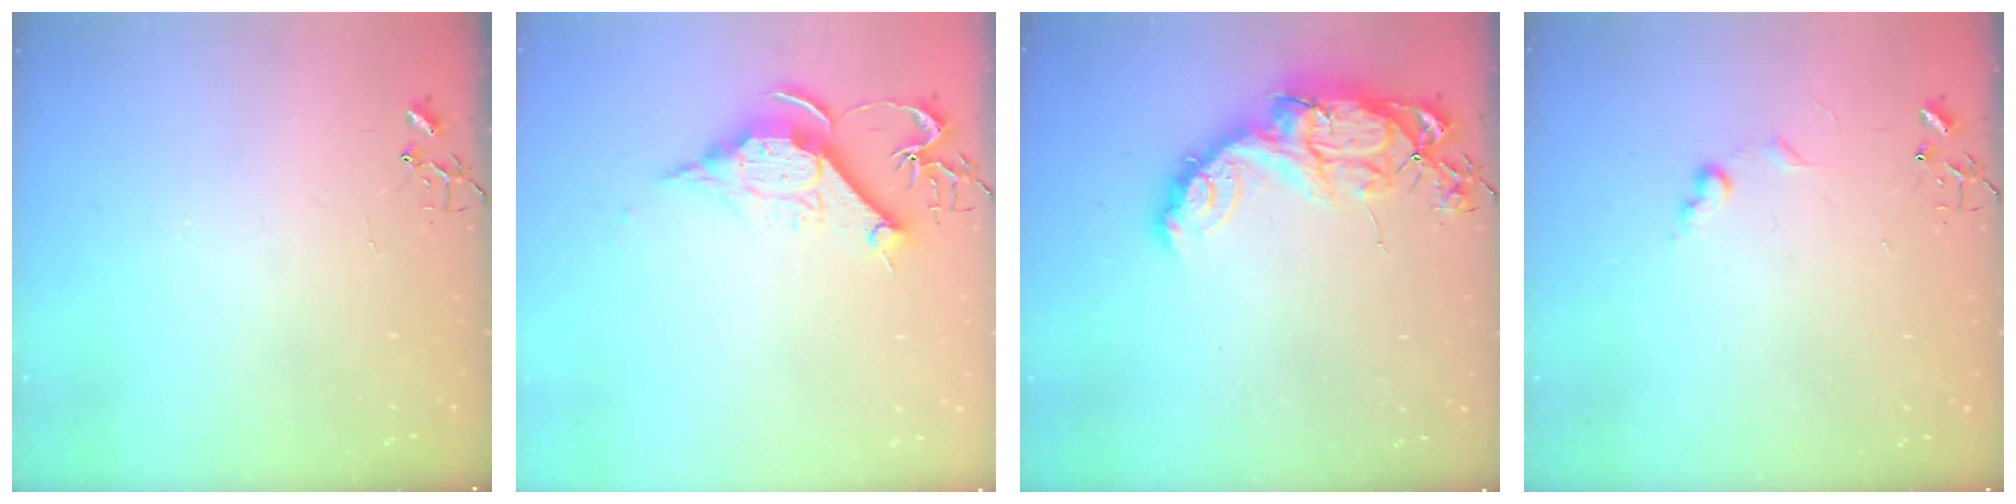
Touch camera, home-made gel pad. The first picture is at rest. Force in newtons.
{"total": 11.7, "press": 11.6, "slide": 1.3}
{"total": 15.5, "press": 15.4, "slide": 1.0}
{"total": 6.1, "press": 6.1, "slide": 0.8}